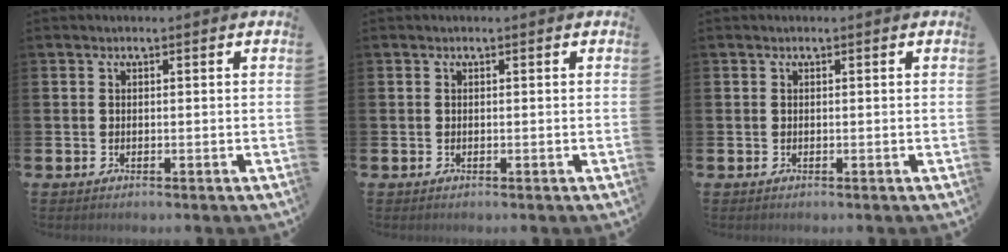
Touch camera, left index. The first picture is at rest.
{"total": 0.0}
{"total": 0.0}